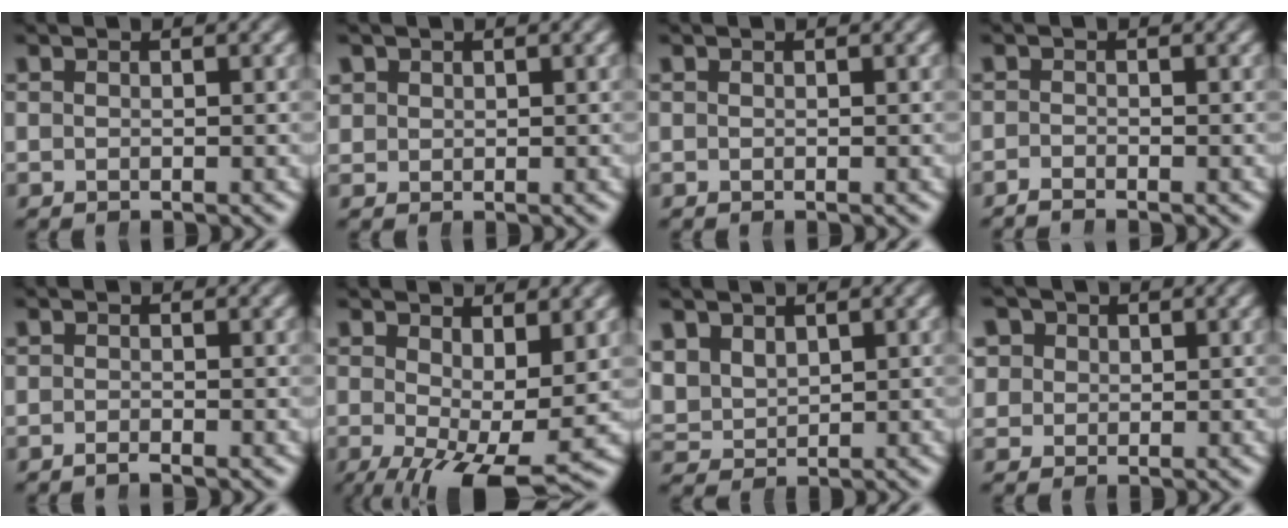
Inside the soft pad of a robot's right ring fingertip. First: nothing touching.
{"total": 1.5, "force": [1.0, 1.0, 0.3], "torque": [-0.008, -0.007, 0.030]}
{"total": 0.0}
{"total": 1.4, "force": [-1.3, -0.2, -0.1], "torque": [0.011, -0.006, -0.024]}
{"total": 0.8, "force": [-0.8, -0.1, 0.2], "torque": [0.004, -0.003, -0.014]}
{"total": 6.0, "force": [-2.0, 2.0, 5.3], "torque": [-0.088, -0.039, -0.010]}
{"total": 3.7, "force": [1.2, 3.3, 1.3], "torque": [-0.053, -0.018, 0.035]}
{"total": 4.8, "force": [1.7, 4.1, 1.8], "torque": [-0.047, -0.006, 0.035]}